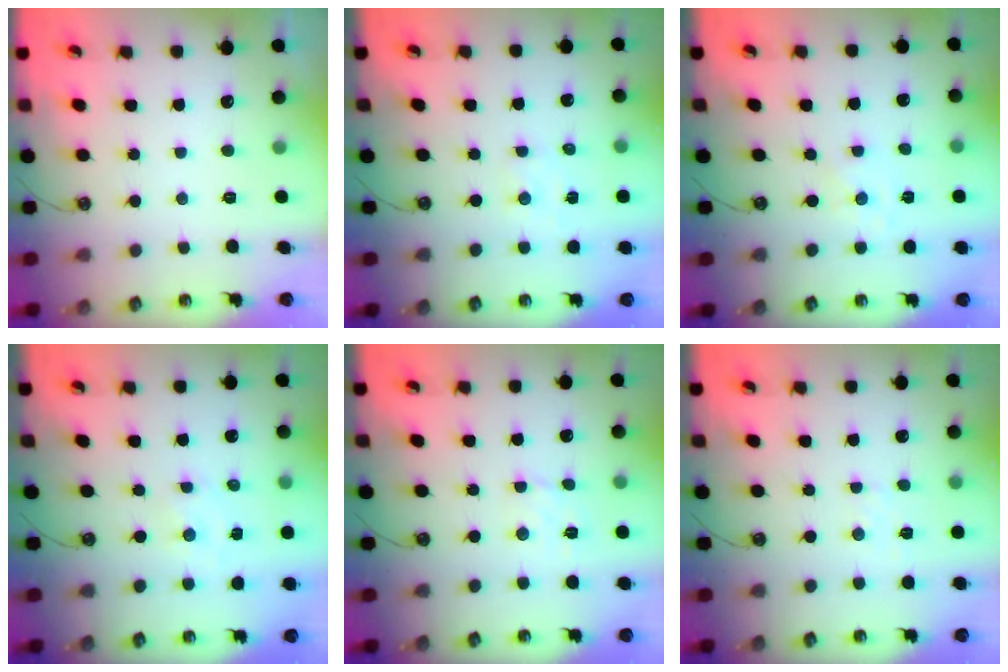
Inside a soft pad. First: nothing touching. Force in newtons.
{"total": 2.2, "press": 2.2, "slide": 0.4}
{"total": 1.1, "press": 1.1, "slide": 0.2}
{"total": 1.8, "press": 1.7, "slide": 0.3}
{"total": 2.8, "press": 2.7, "slide": 0.6}
{"total": 2.5, "press": 2.5, "slide": 0.4}